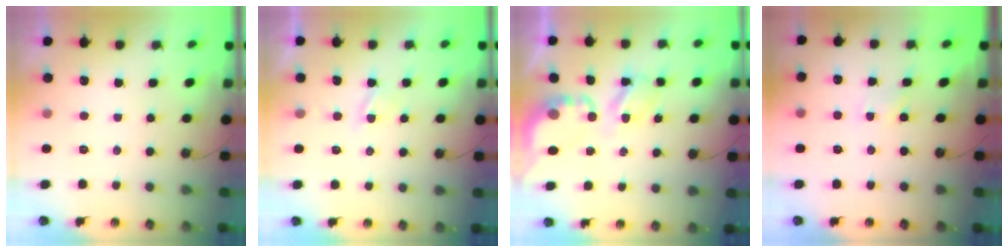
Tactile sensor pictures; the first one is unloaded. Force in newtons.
{"total": 1.9, "press": 1.9, "slide": 0.4}
{"total": 4.9, "press": 4.9, "slide": 0.5}
{"total": 2.3, "press": 2.3, "slide": 0.3}